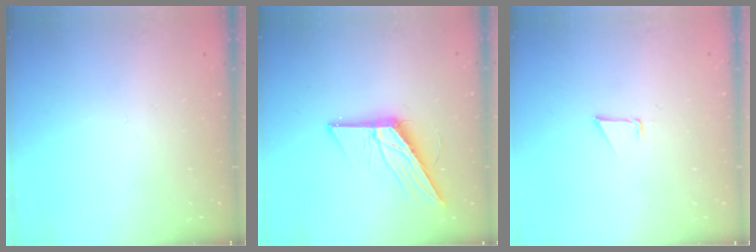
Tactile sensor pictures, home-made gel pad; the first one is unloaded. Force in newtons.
{"total": 13.9, "press": 13.9, "slide": 0.5}
{"total": 0.9, "press": 0.9, "slide": 0.1}